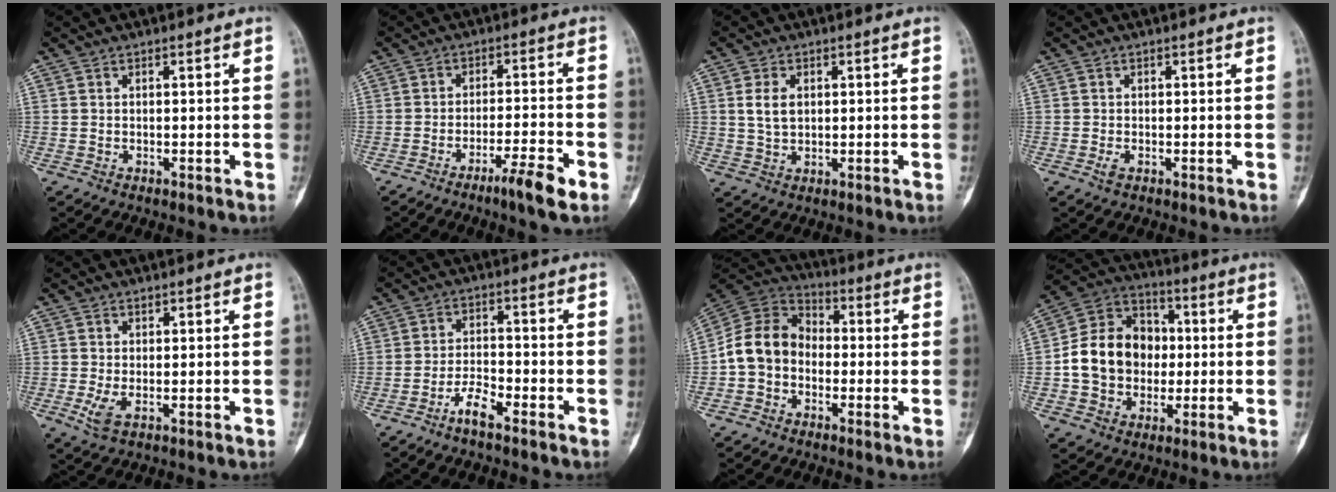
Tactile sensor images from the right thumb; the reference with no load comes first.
{"total": 6.8, "force": [-4.1, 0.4, 5.4], "torque": [-0.096, 0.020, -0.070]}
{"total": 4.4, "force": [1.0, 2.9, 3.2], "torque": [-0.055, -0.003, 0.022]}
{"total": 1.3, "force": [-0.6, 0.7, 0.9], "torque": [-0.019, -0.001, -0.014]}
{"total": 3.2, "force": [-0.3, 1.7, 2.7], "torque": [-0.064, -0.006, -0.002]}
{"total": 4.8, "force": [-3.5, 1.2, 3.1], "torque": [-0.059, 0.023, -0.068]}
{"total": 11.0, "force": [-1.9, 8.9, 6.2], "torque": [-0.101, 0.036, -0.052]}
{"total": 15.7, "force": [-0.6, 12.8, 9.0], "torque": [-0.121, 0.032, -0.014]}